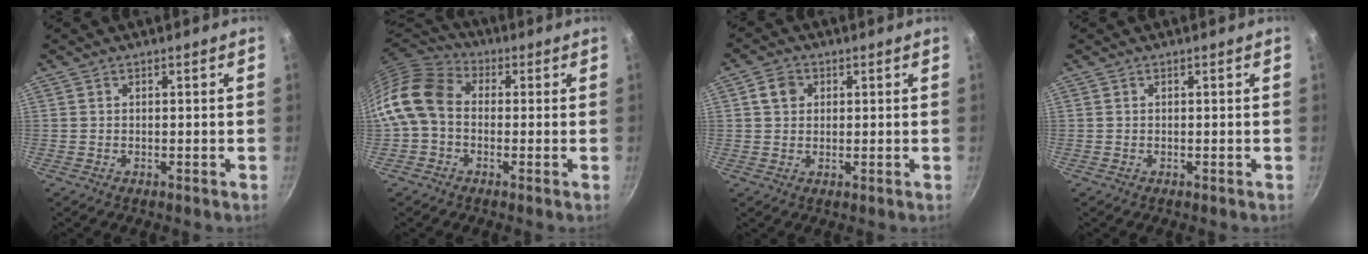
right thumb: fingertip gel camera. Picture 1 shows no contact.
{"total": 12.1, "force": [-0.7, 9.1, 7.9], "torque": [-0.140, 0.032, -0.037]}
{"total": 3.8, "force": [1.0, 3.2, 1.8], "torque": [-0.015, 0.006, 0.015]}
{"total": 0.0}